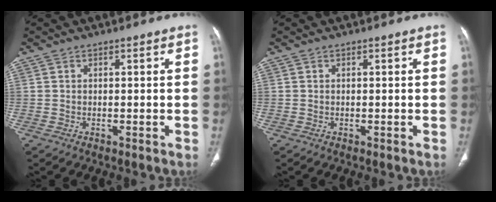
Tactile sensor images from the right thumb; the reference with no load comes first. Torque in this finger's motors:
{"motor_torque": [-0.43, -0.05, -0.17, -0.06, 0.03]}